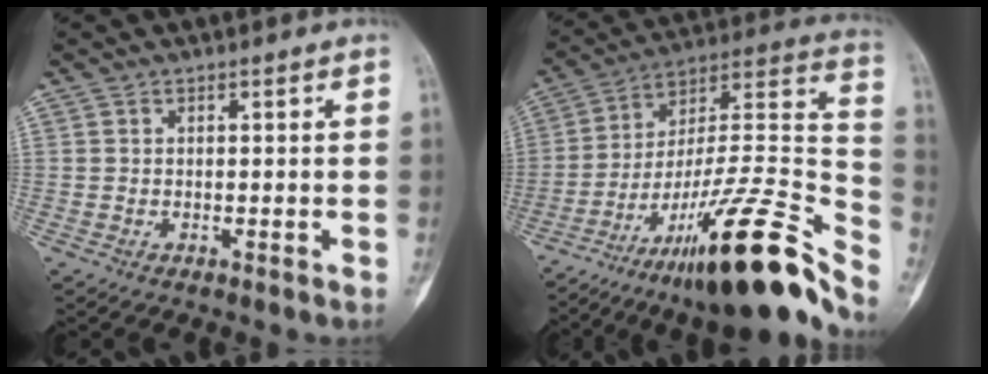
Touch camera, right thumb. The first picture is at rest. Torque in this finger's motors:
{"motor_torque": [0.60, 0.04, 1.49, -1.26, 0.36]}